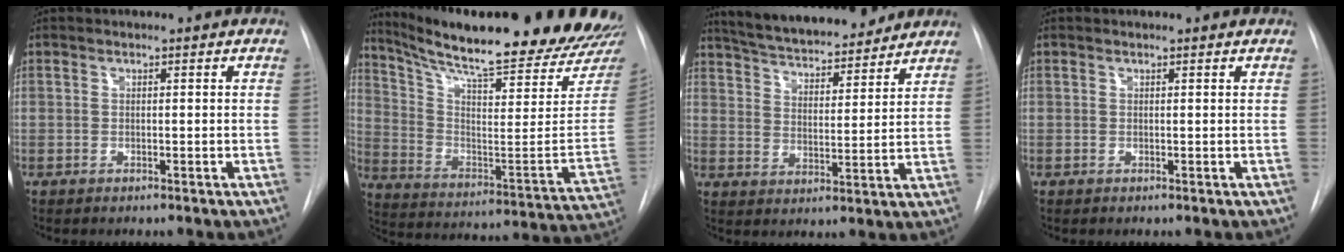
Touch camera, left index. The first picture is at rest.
{"total": 28.1, "force": [23.7, 3.0, 14.8], "torque": [-0.232, -0.090, 0.309]}
{"total": 17.6, "force": [15.7, 3.8, 7.0], "torque": [-0.116, 0.008, 0.234]}
{"total": 0.0}